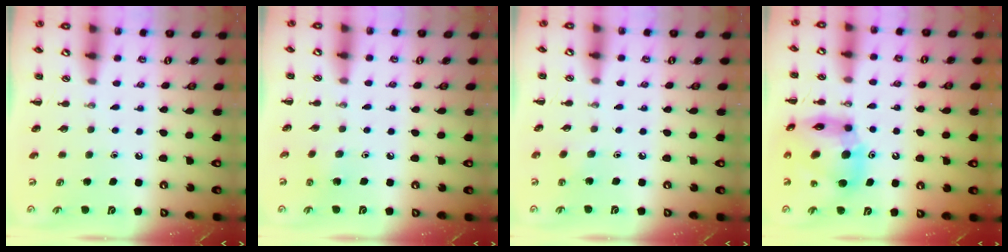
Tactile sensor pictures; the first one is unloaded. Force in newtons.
{"total": 2.7, "press": 2.5, "slide": 0.8}
{"total": 2.3, "press": 2.2, "slide": 0.8}
{"total": 15.5, "press": 14.7, "slide": 5.0}